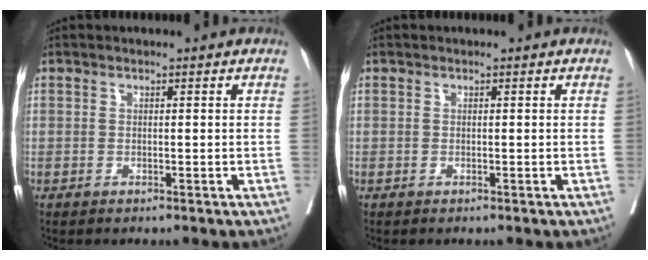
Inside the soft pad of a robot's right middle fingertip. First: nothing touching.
{"total": 0.0}